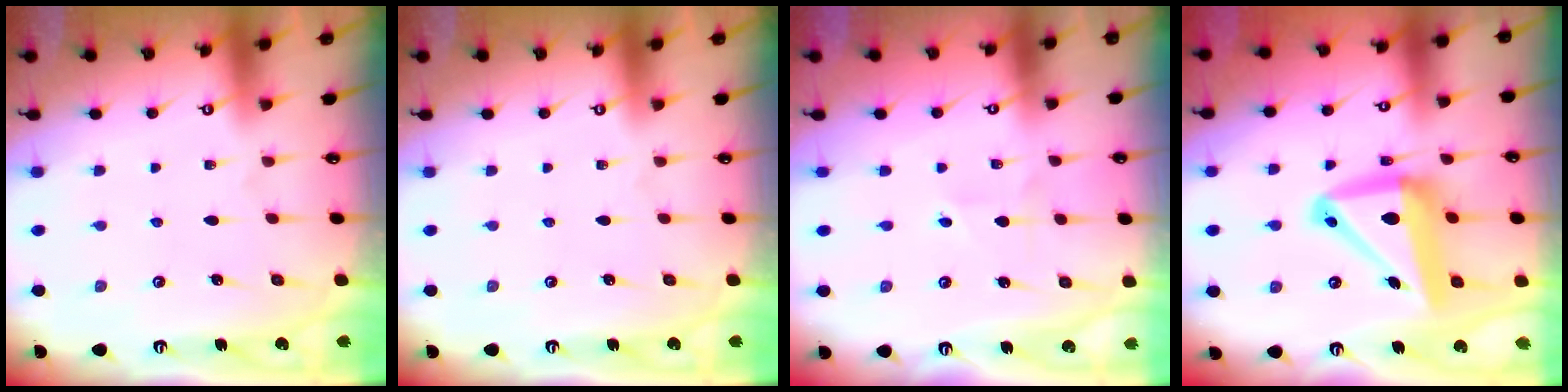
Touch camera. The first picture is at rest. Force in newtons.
{"total": 0.0}
{"total": 1.3, "press": 1.3, "slide": 0.2}
{"total": 15.6, "press": 15.3, "slide": 2.9}